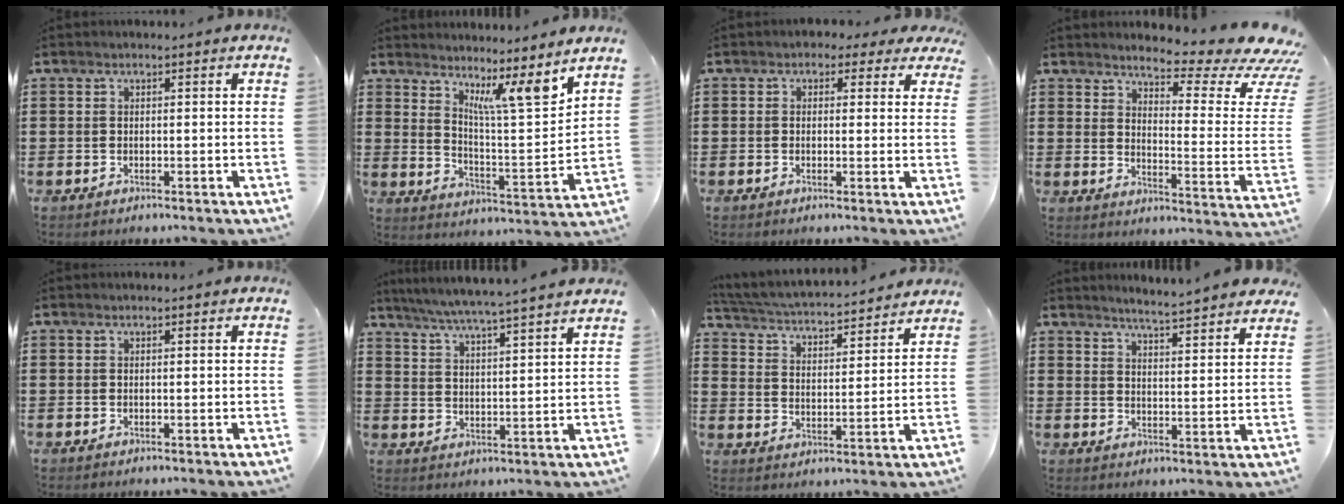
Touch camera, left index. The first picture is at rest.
{"total": 8.5, "force": [6.2, 0.6, 5.7], "torque": [-0.105, -0.036, 0.102]}
{"total": 1.8, "force": [0.7, 1.5, 0.7], "torque": [-0.014, 0.006, 0.008]}
{"total": 6.1, "force": [5.0, 0.6, 3.5], "torque": [-0.057, -0.051, 0.076]}
{"total": 0.0}
{"total": 5.0, "force": [4.5, -1.0, 1.7], "torque": [-0.052, -0.033, 0.074]}
{"total": 3.8, "force": [3.8, 0.0, 0.7], "torque": [-0.037, -0.032, 0.057]}
{"total": 4.1, "force": [4.0, -0.9, 0.6], "torque": [-0.030, -0.028, 0.066]}